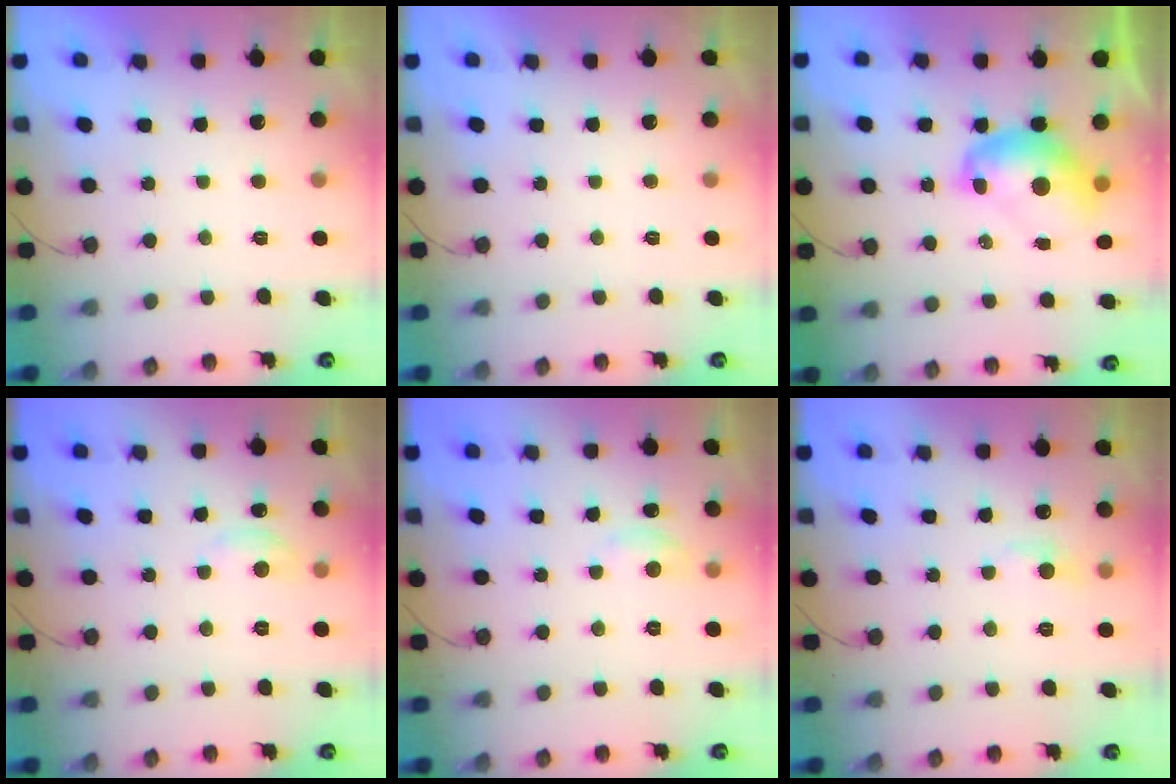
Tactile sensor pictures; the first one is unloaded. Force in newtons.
{"total": 0.0}
{"total": 9.5, "press": 9.5, "slide": 1.1}
{"total": 3.1, "press": 3.0, "slide": 0.4}
{"total": 2.9, "press": 2.9, "slide": 0.3}
{"total": 6.9, "press": 6.9, "slide": 0.8}